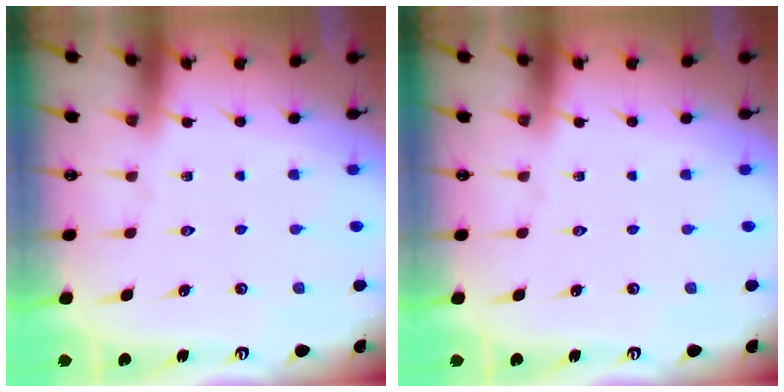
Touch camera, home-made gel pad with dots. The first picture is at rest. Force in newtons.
{"total": 0.0}